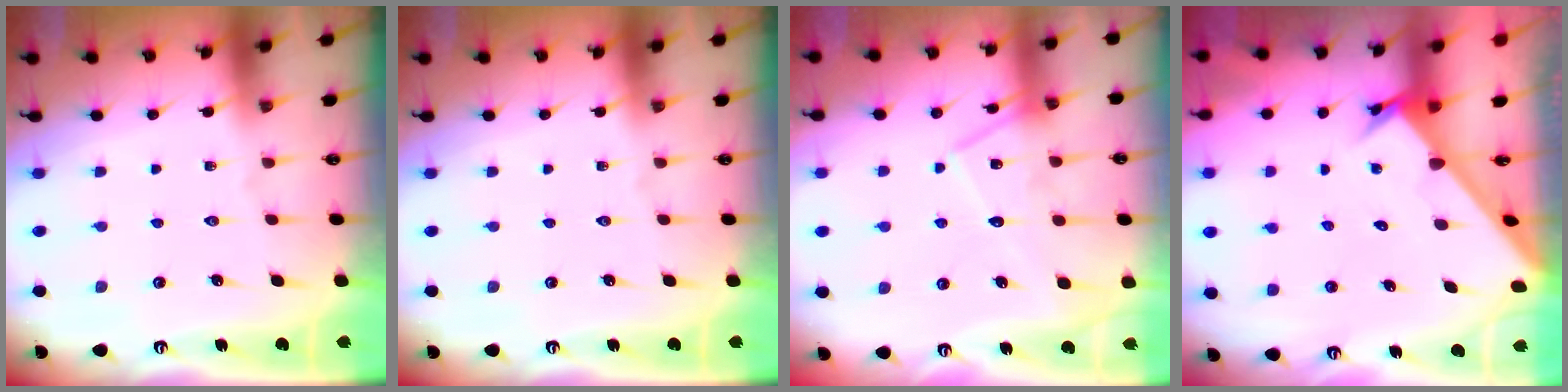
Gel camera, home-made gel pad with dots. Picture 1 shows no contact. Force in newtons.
{"total": 0.0}
{"total": 14.1, "press": 14.1, "slide": 1.0}
{"total": 2.6, "press": 2.6, "slide": 0.3}